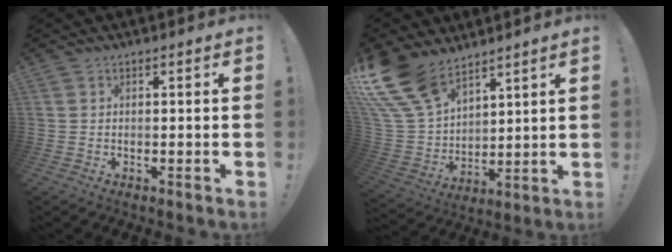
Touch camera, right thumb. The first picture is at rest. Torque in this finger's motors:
{"motor_torque": [1.25, 2.54, 0.55, 0.21, 0.29]}